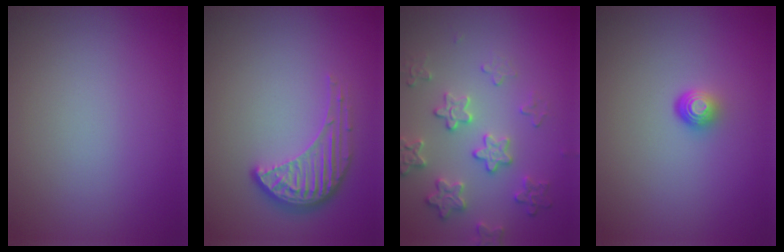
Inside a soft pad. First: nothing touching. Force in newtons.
{"total": 4.0, "press": 3.1, "slide": 2.6}
{"total": 3.9, "press": 3.4, "slide": 2.0}
{"total": 1.7, "press": 1.1, "slide": 1.3}